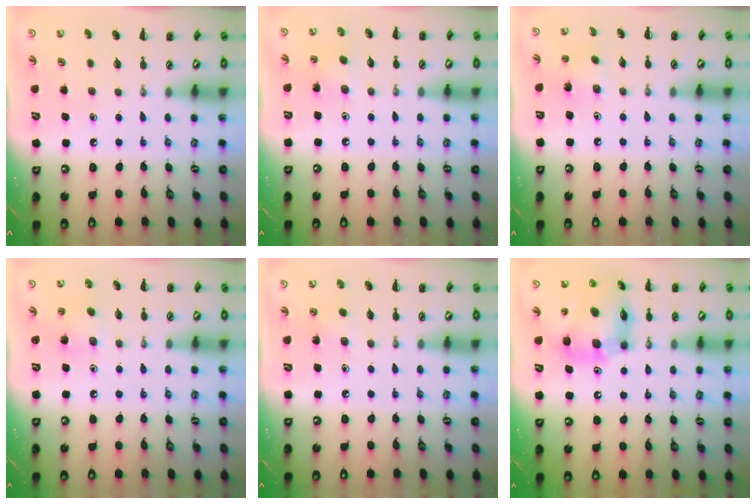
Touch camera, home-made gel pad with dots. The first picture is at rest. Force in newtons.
{"total": 3.9, "press": 3.7, "slide": 1.2}
{"total": 2.3, "press": 2.1, "slide": 0.8}
{"total": 4.7, "press": 4.5, "slide": 1.2}
{"total": 3.0, "press": 2.9, "slide": 0.8}
{"total": 14.4, "press": 13.8, "slide": 4.0}